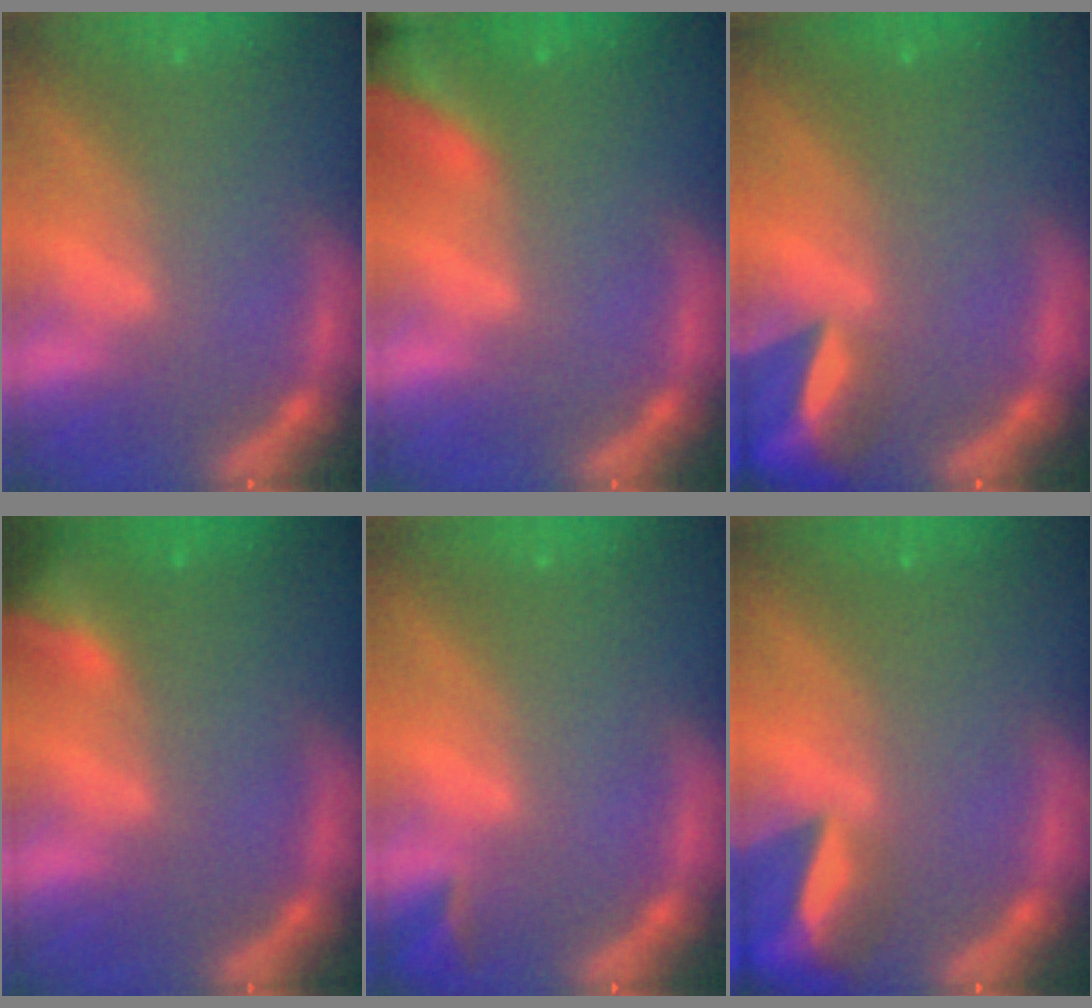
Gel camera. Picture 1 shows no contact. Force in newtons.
{"total": 9.4}
{"total": 6.0}
{"total": 3.9}
{"total": 1.4}
{"total": 6.9}